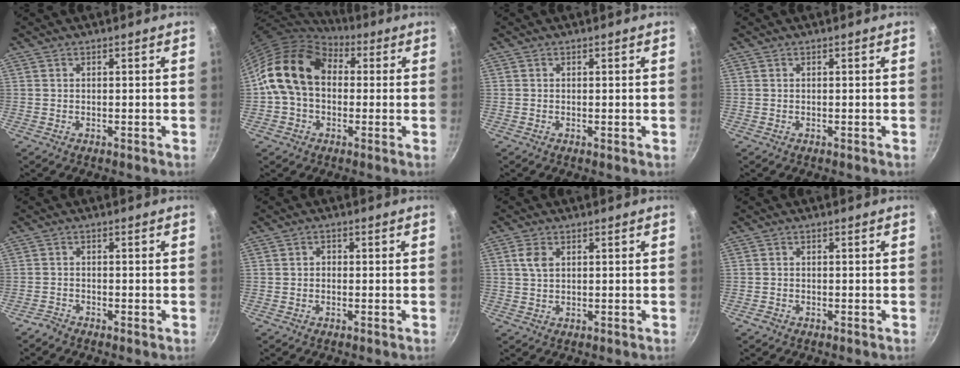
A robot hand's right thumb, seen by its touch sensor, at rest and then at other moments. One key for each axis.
{"total": 14.9, "fx": 1.8, "fy": 10.9, "fz": 10.0, "tx": -0.149, "ty": 0.026, "tz": 0.015}
{"total": 0.0}
{"total": 0.0}
{"total": 1.4, "fx": -1.4, "fy": 0.4, "fz": 0.2, "tx": -0.011, "ty": 0.008, "tz": -0.032}
{"total": 1.4, "fx": -0.1, "fy": 1.1, "fz": 0.7, "tx": -0.011, "ty": 0.006, "tz": -0.005}
{"total": 3.2, "fx": 1.0, "fy": 2.0, "fz": 2.3, "tx": -0.042, "ty": 0.000, "tz": 0.019}
{"total": 1.1, "fx": -0.8, "fy": 0.7, "fz": 0.3, "tx": -0.008, "ty": 0.006, "tz": -0.015}